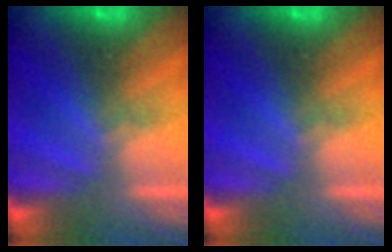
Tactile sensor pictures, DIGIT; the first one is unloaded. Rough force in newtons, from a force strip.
{"total": 0.0}